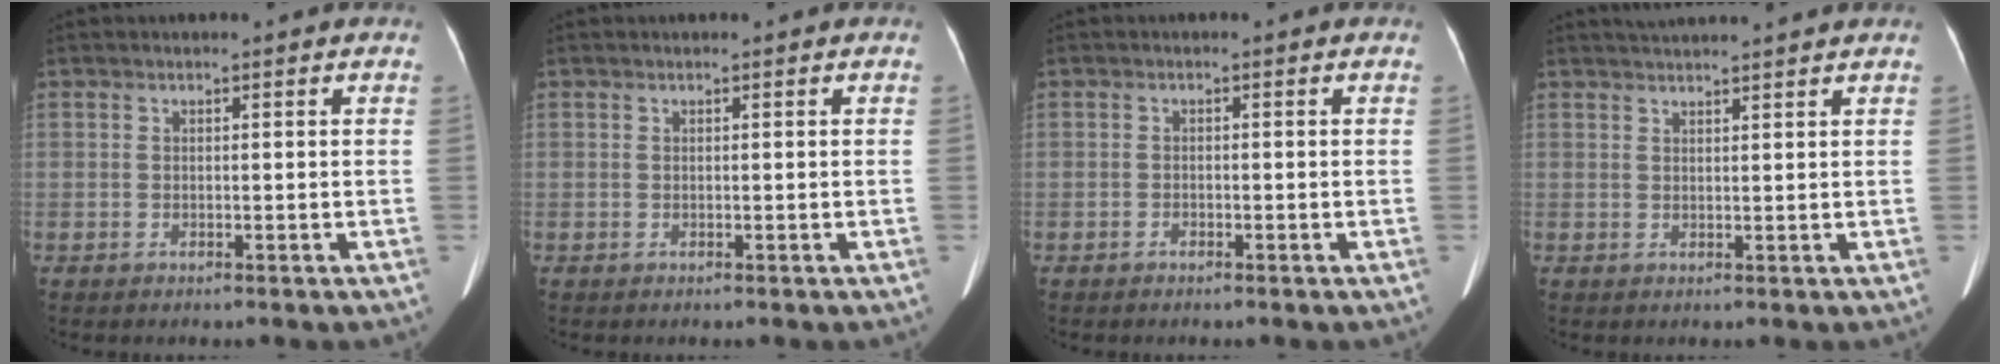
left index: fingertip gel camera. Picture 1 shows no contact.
{"total": 0.0}
{"total": 0.7, "force": [-0.6, 0.2, 0.2], "torque": [-0.006, 0.000, -0.010]}
{"total": 6.0, "force": [5.7, -0.6, 2.0], "torque": [-0.029, 0.030, 0.074]}